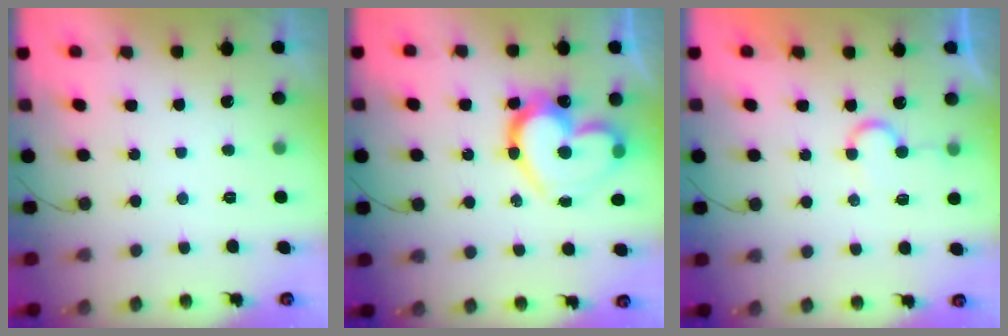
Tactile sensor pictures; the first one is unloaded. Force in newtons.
{"total": 20.6, "press": 20.5, "slide": 1.8}
{"total": 7.7, "press": 7.7, "slide": 0.7}